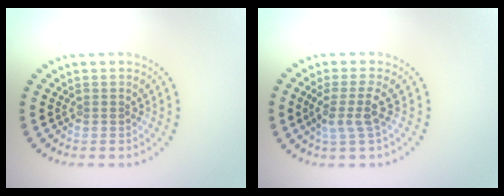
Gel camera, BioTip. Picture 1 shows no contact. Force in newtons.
{"total": 2.7, "press": 2.1, "slide": 1.6}